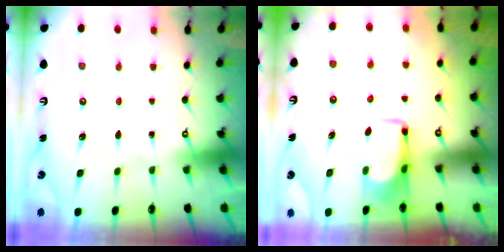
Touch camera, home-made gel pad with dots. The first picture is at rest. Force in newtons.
{"total": 1.6, "press": 1.5, "slide": 0.5}